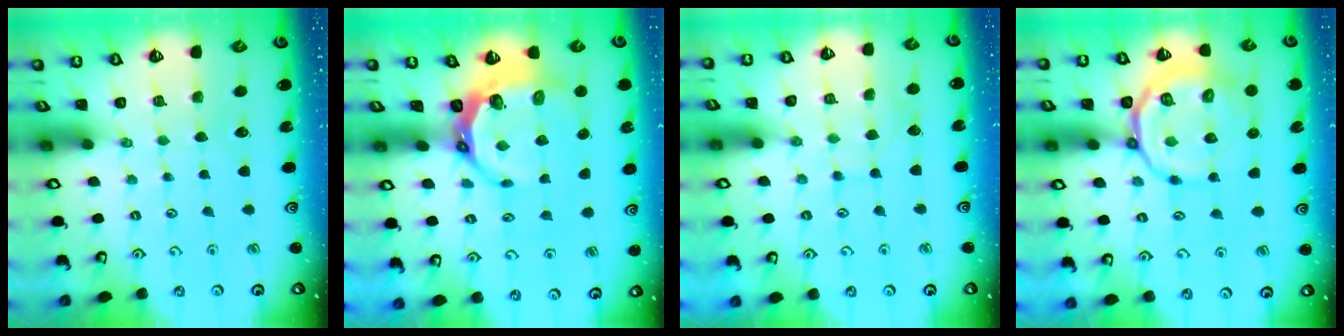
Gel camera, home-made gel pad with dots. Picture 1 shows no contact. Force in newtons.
{"total": 7.8, "press": 6.7, "slide": 3.9}
{"total": 7.8, "press": 7.7, "slide": 0.6}
{"total": 13.9, "press": 13.8, "slide": 1.8}